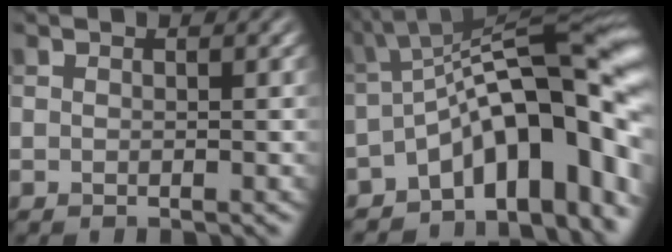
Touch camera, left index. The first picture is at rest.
{"total": 14.7, "force": [-4.1, 5.3, 13.1], "torque": [-0.157, 0.024, -0.071]}